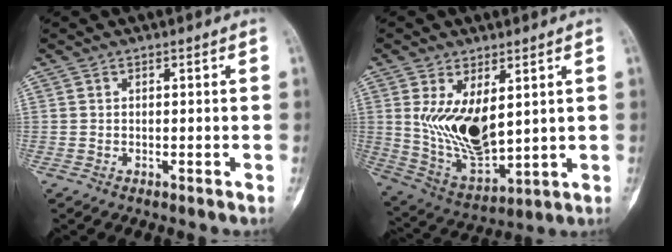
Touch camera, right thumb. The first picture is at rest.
{"total": 13.6, "force": [3.2, 7.0, 11.2], "torque": [-0.193, -0.025, 0.083]}